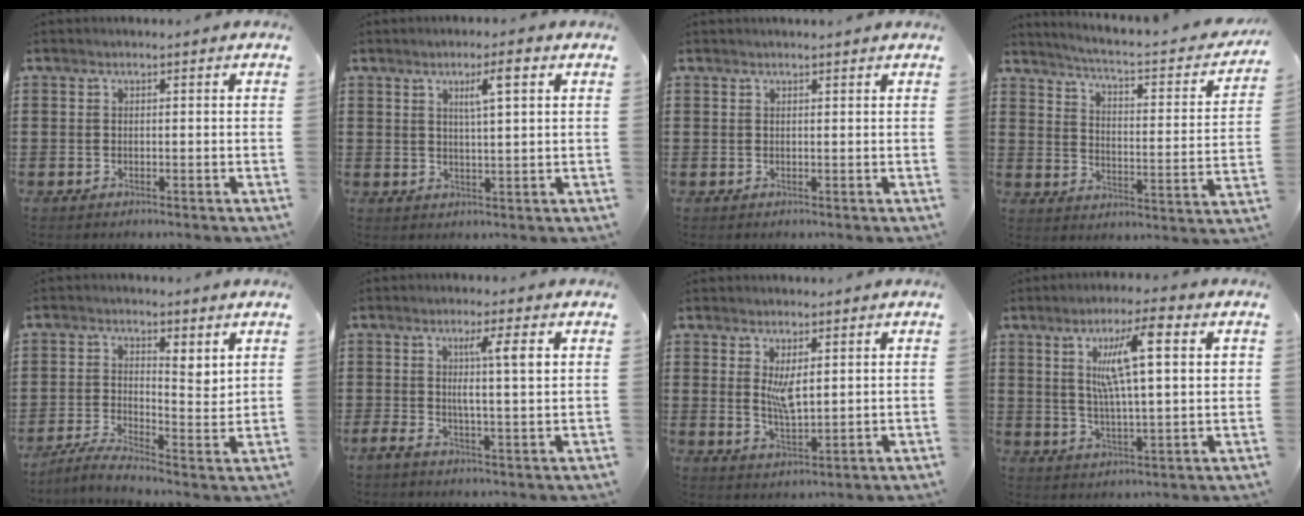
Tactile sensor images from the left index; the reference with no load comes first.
{"total": 4.5, "force": [2.1, 0.5, 3.9], "torque": [-0.073, 0.000, 0.032]}
{"total": 0.7, "force": [0.7, -0.1, 0.3], "torque": [-0.008, -0.002, 0.013]}
{"total": 3.2, "force": [2.6, -0.3, 1.8], "torque": [-0.053, -0.033, 0.032]}
{"total": 2.5, "force": [0.8, 0.7, 2.2], "torque": [-0.035, -0.015, 0.006]}
{"total": 6.5, "force": [1.5, 0.6, 6.2], "torque": [-0.114, -0.003, 0.019]}
{"total": 4.5, "force": [1.5, 1.7, 3.8], "torque": [-0.072, 0.001, 0.024]}
{"total": 11.1, "force": [4.2, 2.0, 10.1], "torque": [-0.186, 0.007, 0.065]}